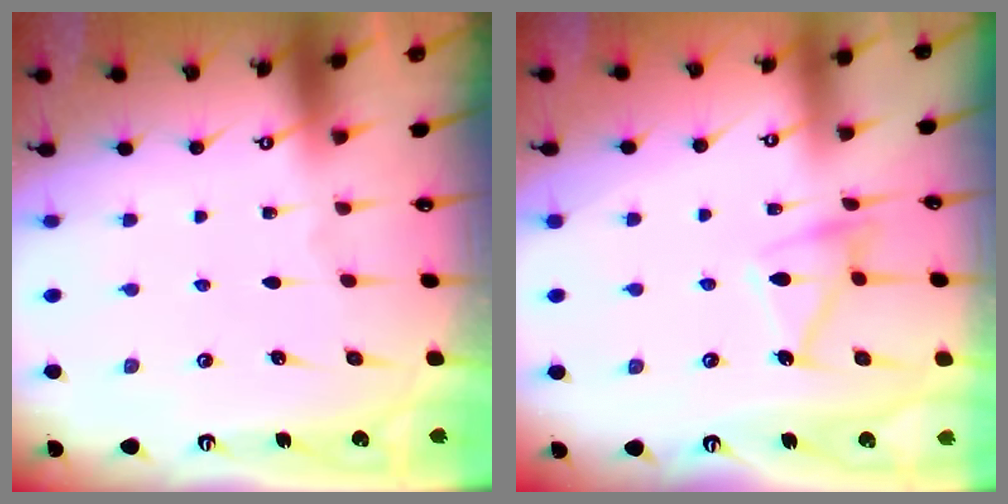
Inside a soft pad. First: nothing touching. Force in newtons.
{"total": 12.4, "press": 12.3, "slide": 0.7}